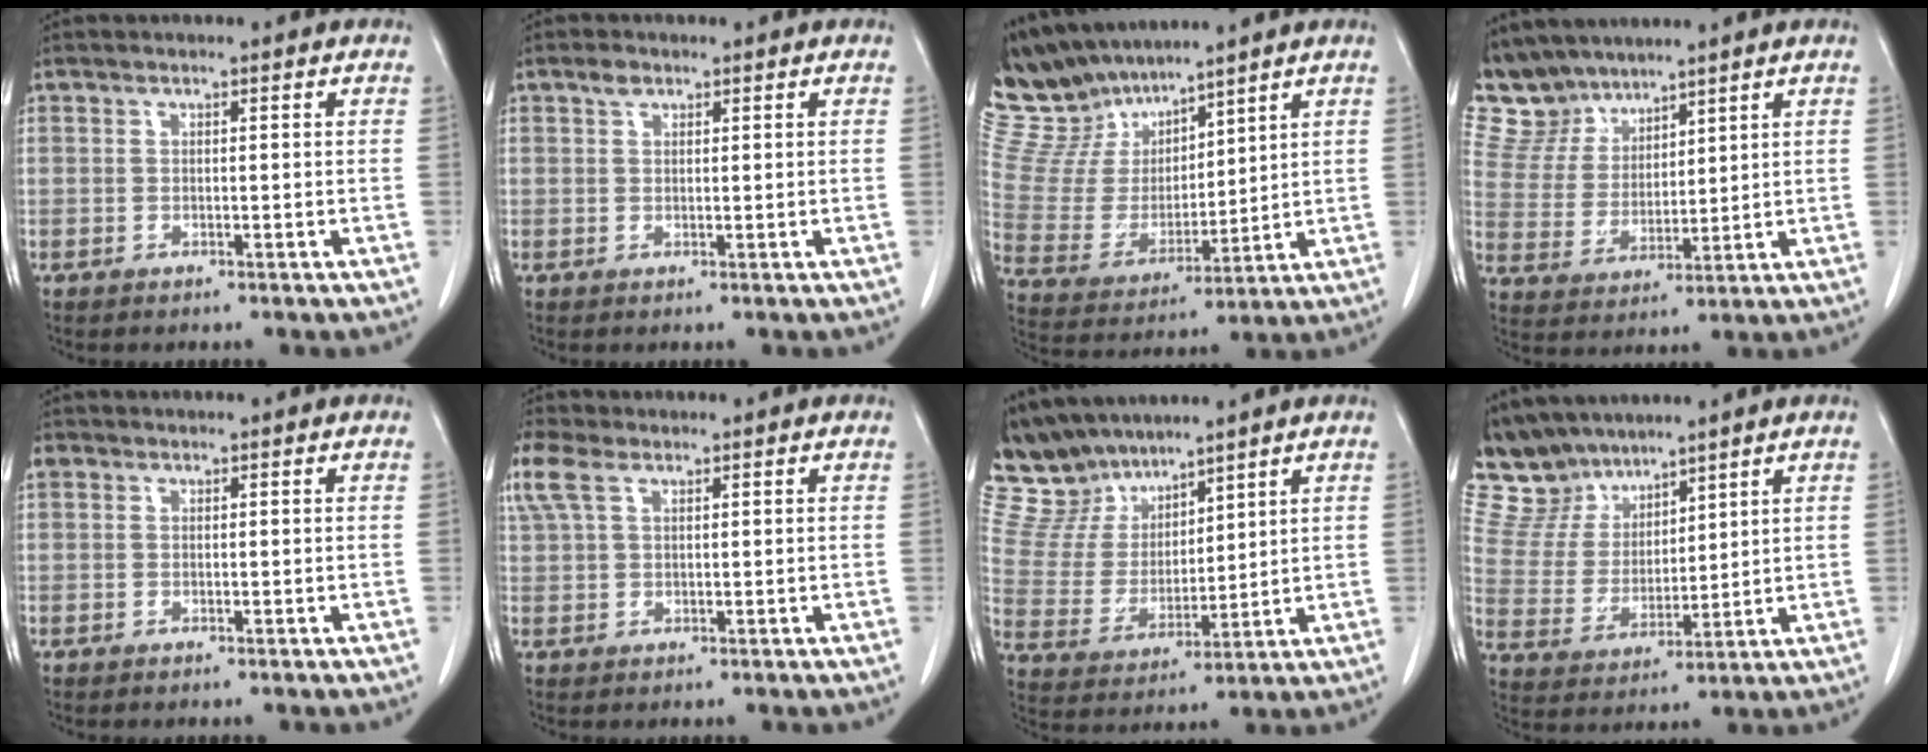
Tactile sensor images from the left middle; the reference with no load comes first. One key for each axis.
{"total": 1.4, "fx": 1.0, "fy": 0.8, "fz": 0.6, "tx": -0.012, "ty": 0.003, "tz": 0.017}
{"total": 13.0, "fx": 12.0, "fy": 4.1, "fz": 2.9, "tx": -0.084, "ty": 0.016, "tz": 0.252}
{"total": 8.7, "fx": 7.9, "fy": 3.6, "fz": 0.5, "tx": -0.022, "ty": 0.013, "tz": 0.172}
{"total": 1.1, "fx": 0.5, "fy": 0.9, "fz": 0.3, "tx": -0.004, "ty": 0.014, "tz": 0.009}
{"total": 4.9, "fx": 2.8, "fy": 2.4, "fz": 3.2, "tx": -0.092, "ty": 0.027, "tz": 0.062}
{"total": 11.1, "fx": 10.1, "fy": 4.2, "fz": 2.2, "tx": -0.065, "ty": 0.020, "tz": 0.208}
{"total": 9.9, "fx": 8.9, "fy": 4.0, "fz": 1.4, "tx": -0.047, "ty": 0.018, "tz": 0.189}